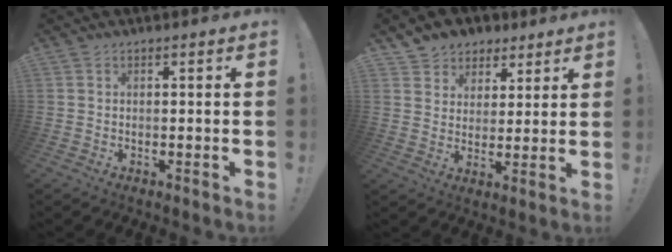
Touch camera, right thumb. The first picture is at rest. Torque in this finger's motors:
{"motor_torque": [0.17, 0.28, 0.62, 0.59, 0.00]}